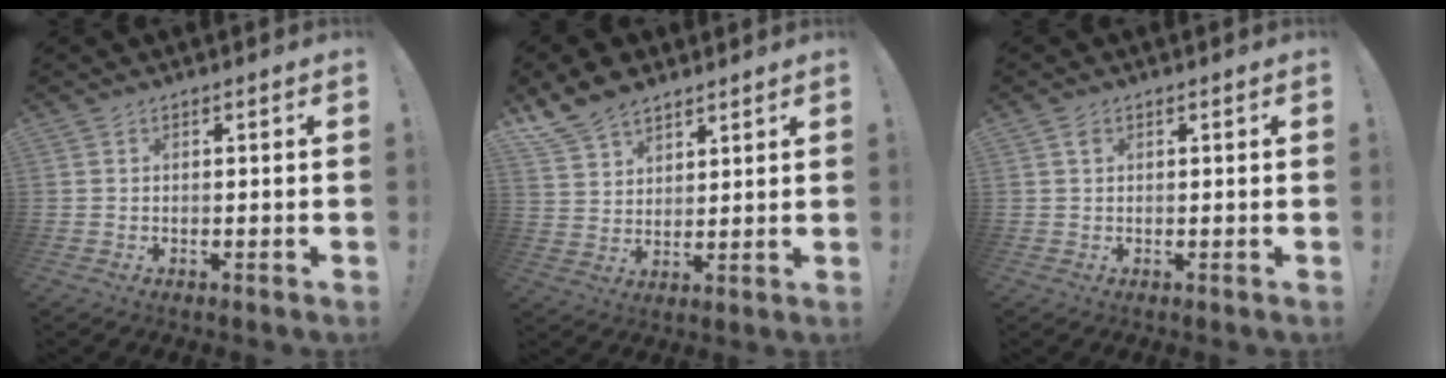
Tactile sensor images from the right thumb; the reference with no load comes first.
{"total": 9.6, "force": [7.6, 5.1, 2.7], "torque": [-0.054, -0.047, 0.152]}
{"total": 1.4, "force": [0.6, 0.9, 0.9], "torque": [-0.017, 0.002, 0.010]}